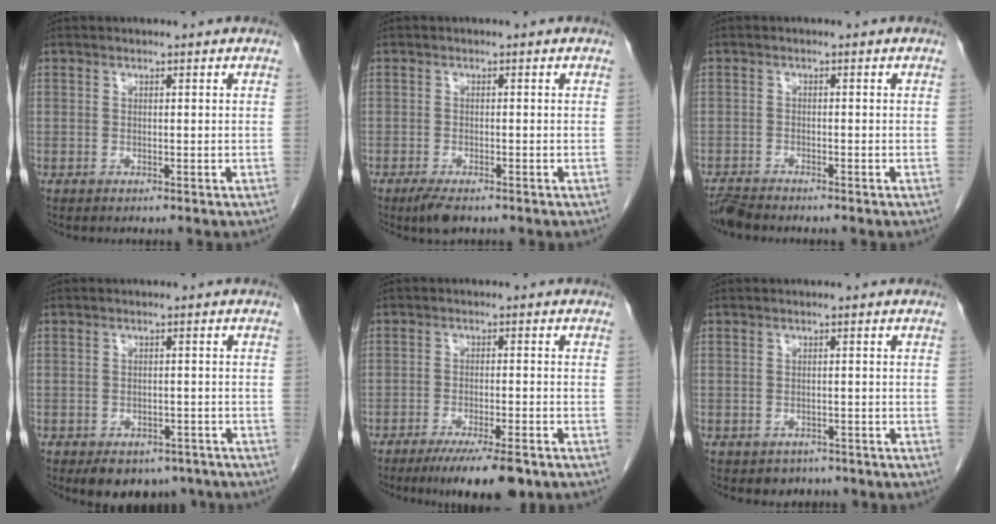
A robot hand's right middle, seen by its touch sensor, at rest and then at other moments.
{"total": 3.3, "force": [-2.3, 0.9, 2.1], "torque": [-0.043, -0.007, -0.038]}
{"total": 3.4, "force": [-3.3, 0.3, 1.0], "torque": [-0.017, -0.015, -0.061]}
{"total": 7.5, "force": [-5.5, 4.3, 2.8], "torque": [-0.031, 0.006, -0.071]}
{"total": 9.2, "force": [-6.8, 1.1, 6.2], "torque": [-0.091, -0.019, -0.102]}
{"total": 2.6, "force": [-2.0, 1.7, 0.2], "torque": [-0.013, 0.003, -0.025]}